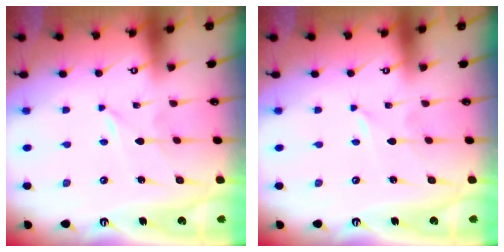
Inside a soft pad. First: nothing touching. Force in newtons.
{"total": 0.0}